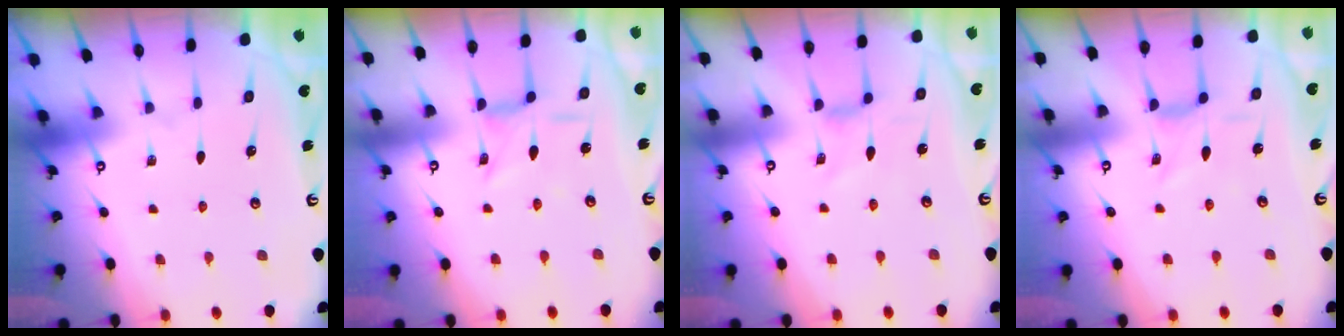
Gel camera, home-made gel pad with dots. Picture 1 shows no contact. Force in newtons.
{"total": 2.6, "press": 2.5, "slide": 0.5}
{"total": 1.6, "press": 1.5, "slide": 0.4}
{"total": 1.1, "press": 1.0, "slide": 0.4}